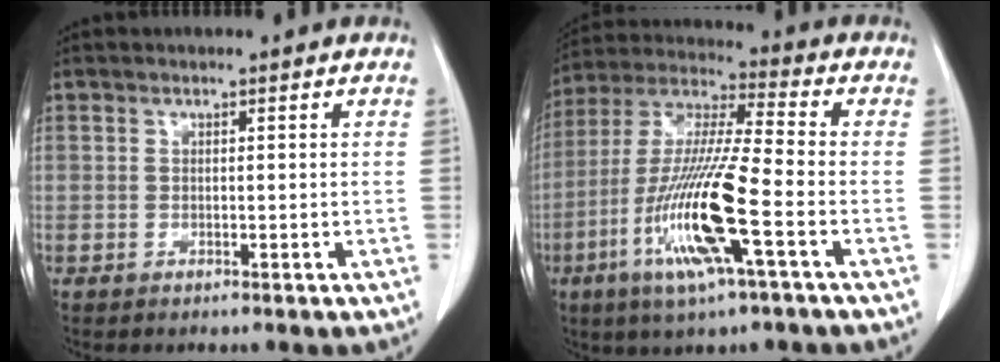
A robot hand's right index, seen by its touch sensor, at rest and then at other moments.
{"total": 16.2, "force": [-5.6, 0.6, 15.2], "torque": [-0.313, -0.017, -0.110]}